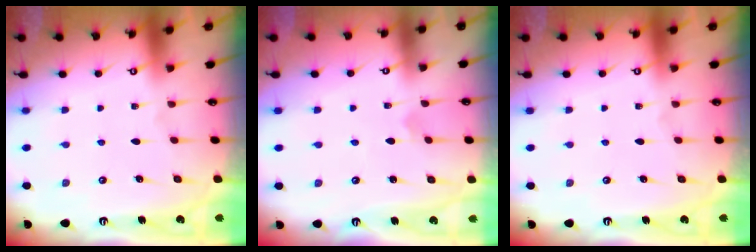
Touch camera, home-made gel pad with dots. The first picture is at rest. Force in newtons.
{"total": 1.5, "press": 1.5, "slide": 0.1}
{"total": 0.0}